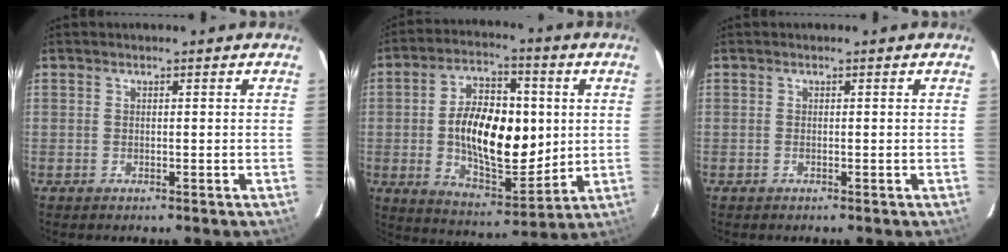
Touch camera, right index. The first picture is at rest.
{"total": 18.0, "force": [0.7, 9.4, 15.3], "torque": [-0.260, 0.009, 0.023]}
{"total": 0.0}